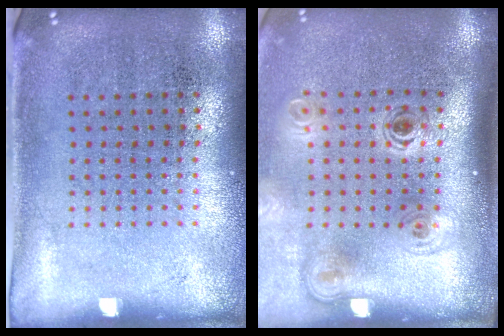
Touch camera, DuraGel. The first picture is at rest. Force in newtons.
{"total": 2.1, "press": 1.4, "slide": 1.5}